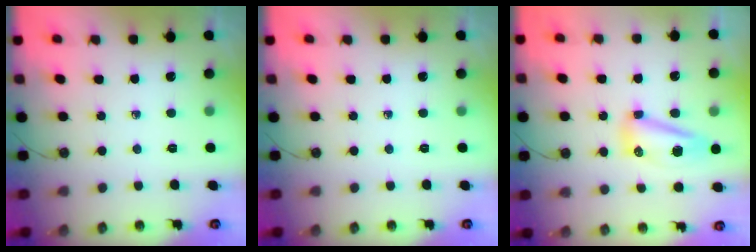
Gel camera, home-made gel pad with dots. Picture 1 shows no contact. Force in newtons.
{"total": 0.0}
{"total": 11.2, "press": 11.2, "slide": 1.0}